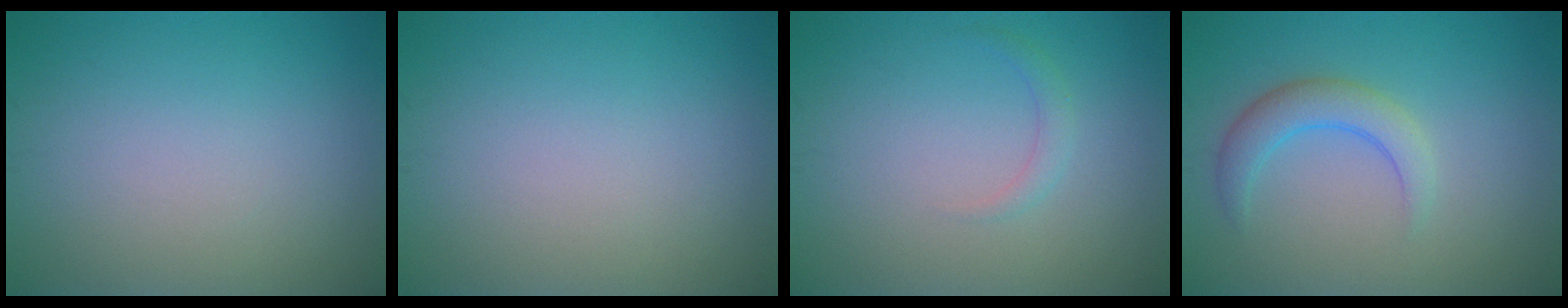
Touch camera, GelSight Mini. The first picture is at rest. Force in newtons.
{"total": 0.0}
{"total": 1.1, "press": 1.1, "slide": 0.0}
{"total": 3.0, "press": 2.9, "slide": 0.2}